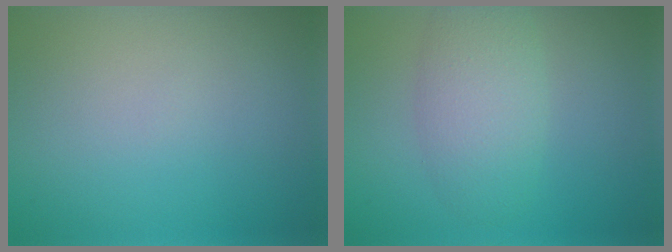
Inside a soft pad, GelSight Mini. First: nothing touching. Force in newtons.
{"total": 2.7, "press": 2.7, "slide": 0.3}